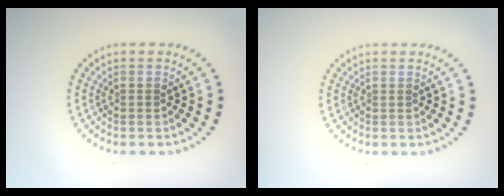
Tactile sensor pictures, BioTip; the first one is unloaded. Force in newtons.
{"total": 0.0}